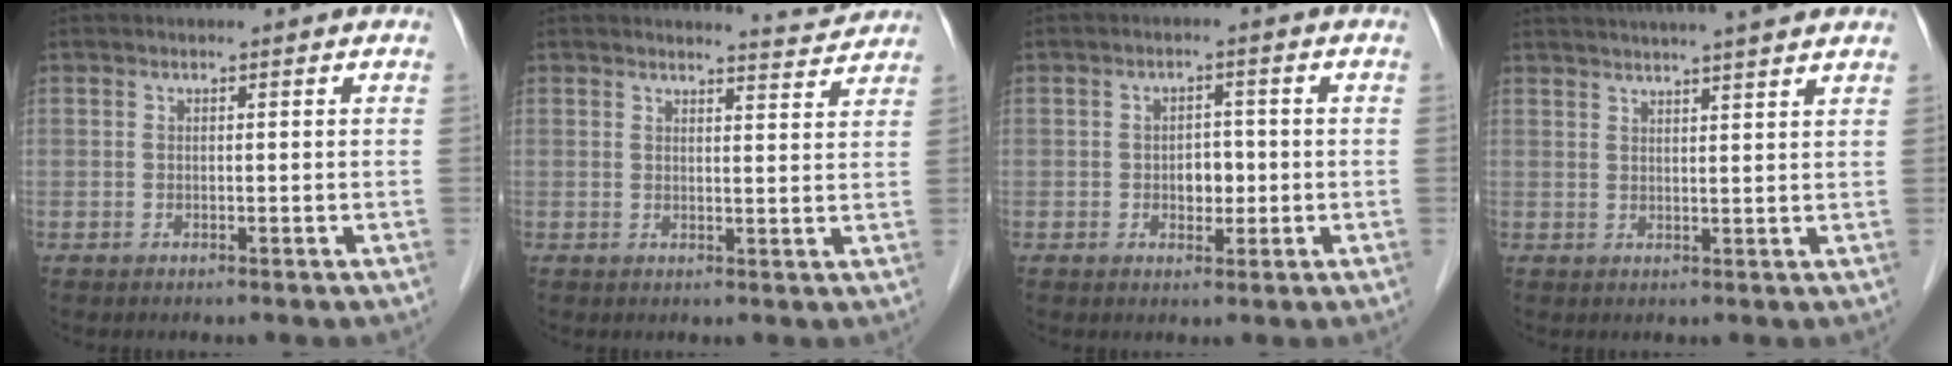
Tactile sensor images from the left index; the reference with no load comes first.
{"total": 3.8, "force": [3.7, -0.2, -0.4], "torque": [-0.007, -0.016, 0.041]}
{"total": 3.0, "force": [-0.4, 2.0, 2.2], "torque": [-0.029, 0.006, -0.003]}
{"total": 13.0, "force": [11.5, 0.3, 6.1], "torque": [-0.099, 0.028, 0.148]}